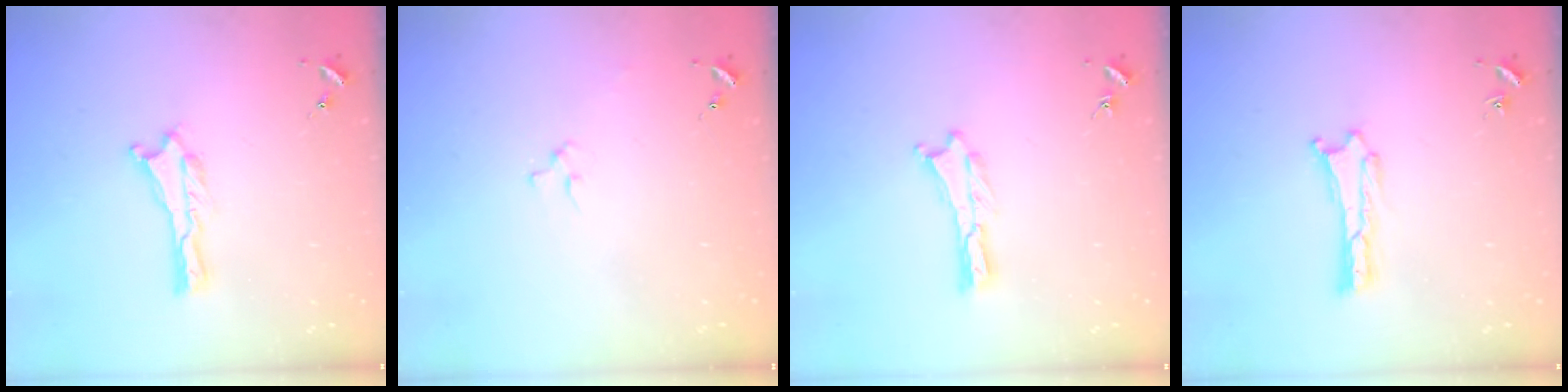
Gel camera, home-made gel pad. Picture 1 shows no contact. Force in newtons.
{"total": 2.3, "press": 2.3, "slide": 0.3}
{"total": 0.0}
{"total": 0.0}